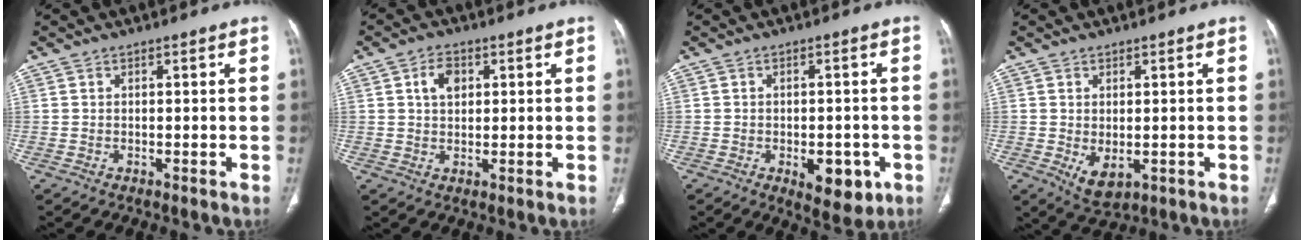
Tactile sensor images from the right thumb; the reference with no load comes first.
{"total": 4.5, "force": [1.4, 3.1, 3.0], "torque": [-0.042, 0.002, 0.025]}
{"total": 8.0, "force": [-2.8, 4.2, 6.2], "torque": [-0.061, 0.005, -0.025]}
{"total": 4.7, "force": [-0.9, 2.7, 3.8], "torque": [-0.059, -0.008, 0.003]}